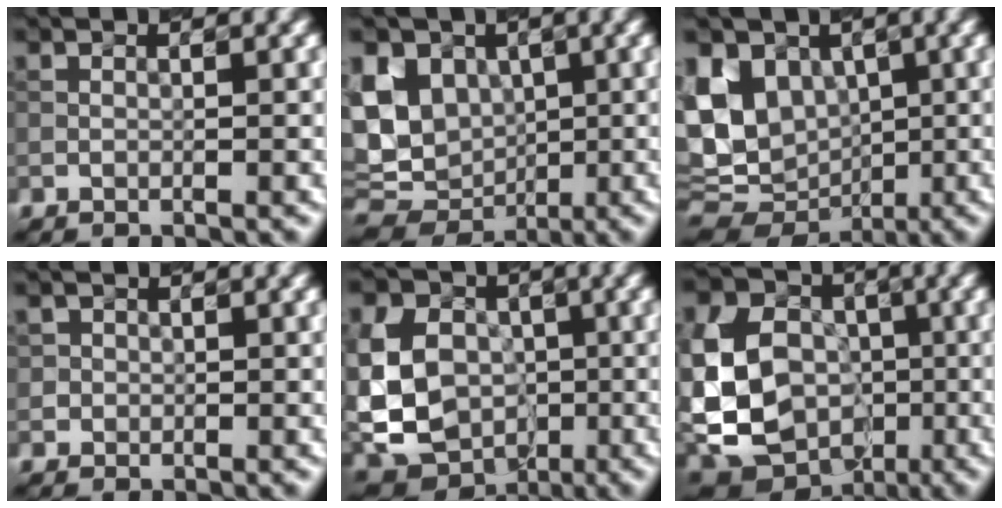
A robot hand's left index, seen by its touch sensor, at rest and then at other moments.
{"total": 12.0, "force": [1.7, 9.9, 6.4], "torque": [-0.130, 0.018, 0.018]}
{"total": 10.7, "force": [0.7, 8.8, 6.1], "torque": [-0.116, 0.007, 0.013]}
{"total": 1.0, "force": [0.0, 1.0, 0.0], "torque": [0.013, -0.003, 0.002]}
{"total": 11.4, "force": [-1.9, 9.2, 6.4], "torque": [-0.123, -0.007, -0.035]}
{"total": 13.1, "force": [-3.3, 10.8, 6.8], "torque": [-0.151, -0.017, -0.068]}